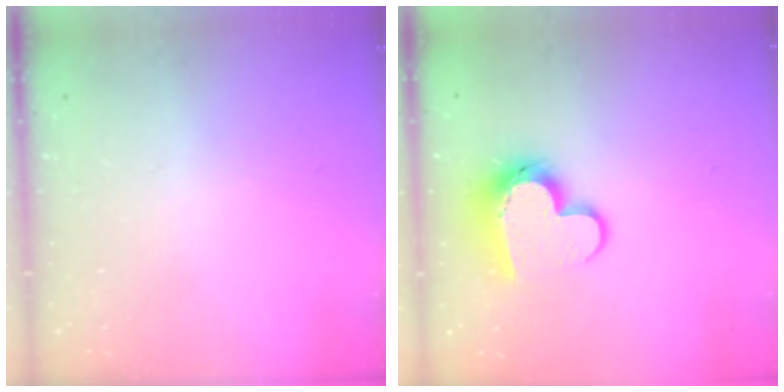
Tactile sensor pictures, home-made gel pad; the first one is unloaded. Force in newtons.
{"total": 12.4, "press": 12.3, "slide": 1.2}